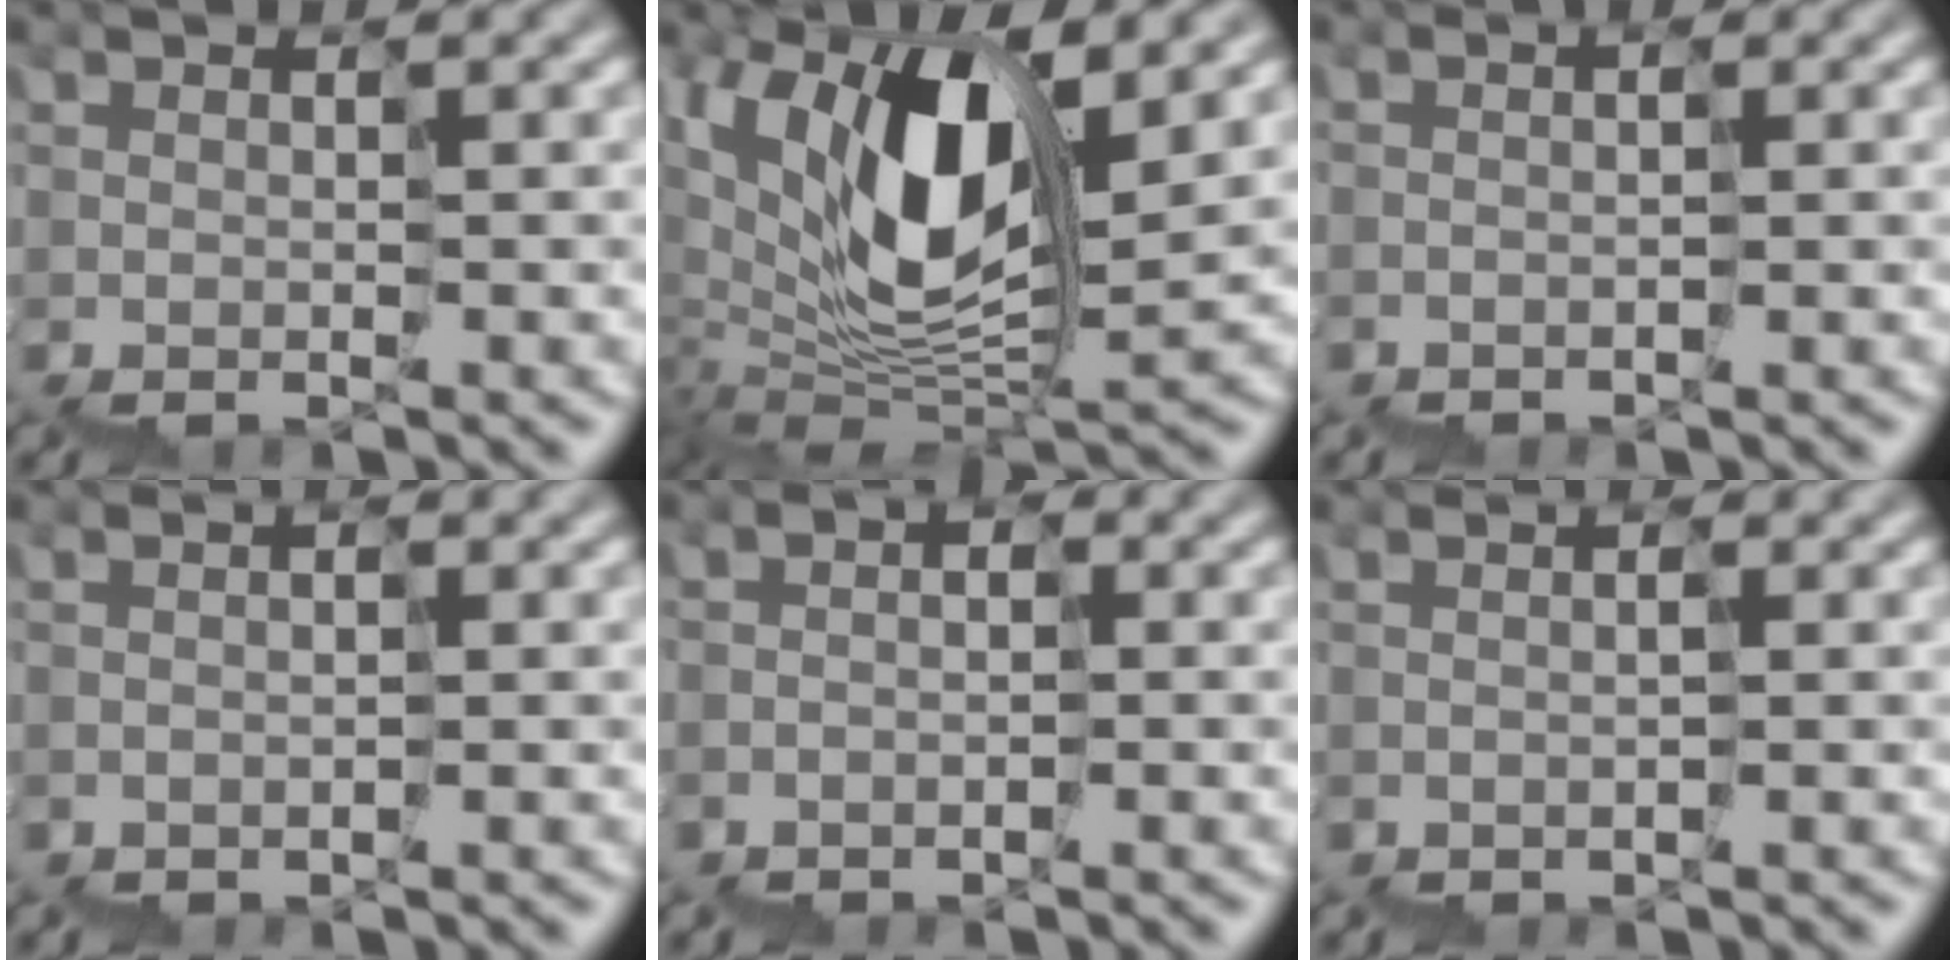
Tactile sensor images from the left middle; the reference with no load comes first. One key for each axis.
{"total": 9.9, "fx": 3.9, "fy": 5.0, "fz": 7.6, "tx": -0.173, "ty": -0.002, "tz": 0.080}
{"total": 0.9, "fx": -0.4, "fy": -0.1, "fz": -0.7, "tx": 0.004, "ty": -0.001, "tz": -0.008}
{"total": 0.9, "fx": -0.6, "fy": 0.0, "fz": -0.7, "tx": 0.000, "ty": 0.000, "tz": -0.012}
{"total": 1.7, "fx": -1.5, "fy": 0.2, "fz": -0.7, "tx": -0.005, "ty": 0.004, "tz": -0.030}
{"total": 0.7, "fx": -0.3, "fy": 0.0, "fz": -0.6, "tx": 0.006, "ty": 0.000, "tz": -0.008}